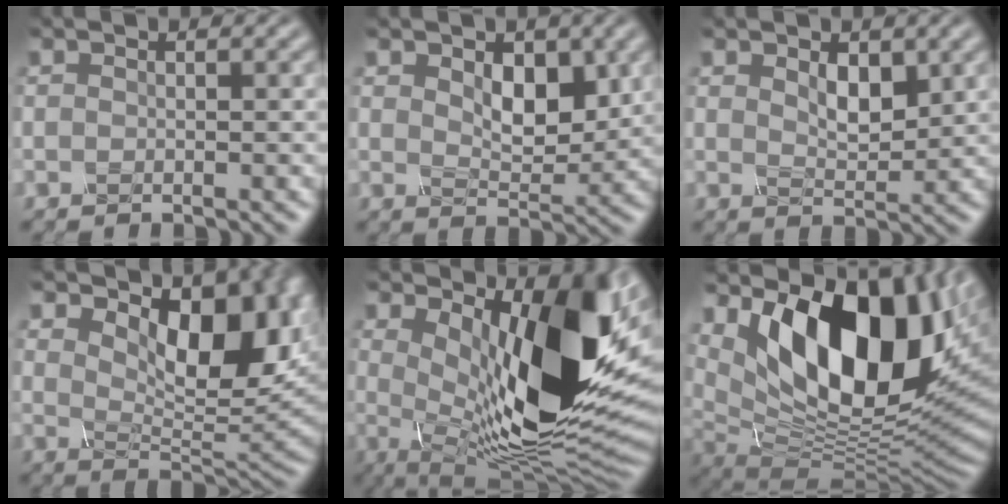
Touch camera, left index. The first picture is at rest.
{"total": 3.8, "force": [1.1, 2.2, 2.9], "torque": [-0.055, -0.010, 0.015]}
{"total": 2.5, "force": [0.8, 1.3, 2.0], "torque": [-0.040, -0.008, 0.015]}
{"total": 10.2, "force": [3.7, 5.1, 8.0], "torque": [-0.114, -0.011, 0.060]}
{"total": 14.8, "force": [3.0, 6.5, 12.9], "torque": [-0.180, -0.024, 0.061]}
{"total": 16.9, "force": [6.1, 8.5, 13.3], "torque": [-0.207, 0.005, 0.097]}